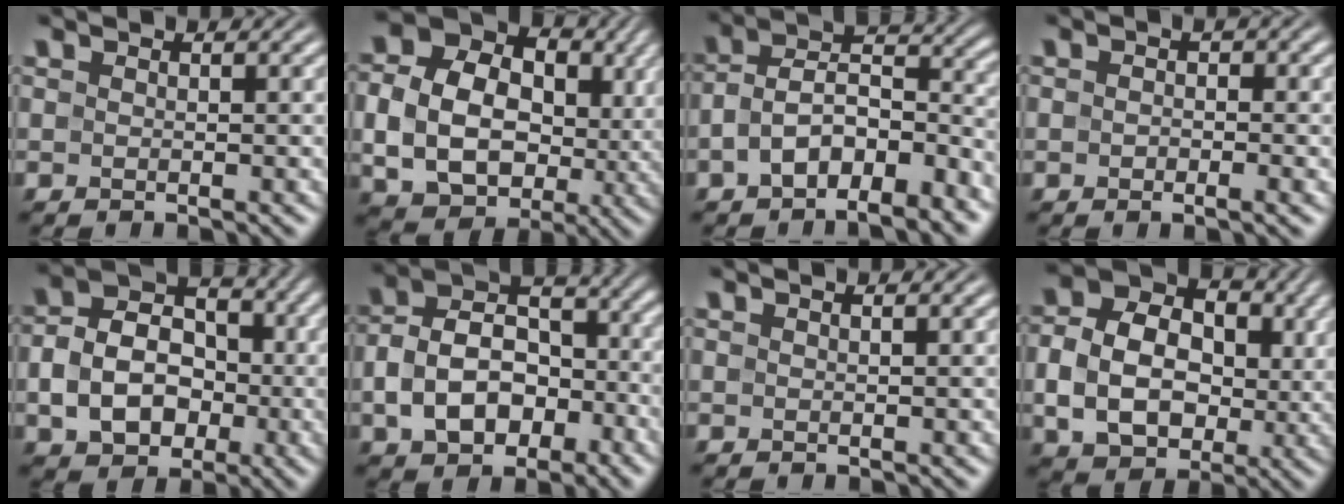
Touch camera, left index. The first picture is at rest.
{"total": 13.9, "force": [0.9, 11.2, 8.2], "torque": [-0.176, 0.001, 0.027]}
{"total": 8.3, "force": [-3.7, 4.1, 6.2], "torque": [-0.103, 0.014, -0.077]}
{"total": 2.4, "force": [-0.2, 0.8, 2.2], "torque": [-0.032, 0.000, -0.005]}
{"total": 7.7, "force": [-1.3, 5.9, 4.7], "torque": [-0.088, 0.001, -0.028]}
{"total": 8.8, "force": [-2.8, 6.0, 5.8], "torque": [-0.104, 0.008, -0.064]}
{"total": 0.9, "force": [0.5, 0.2, 0.7], "torque": [-0.008, 0.004, 0.004]}
{"total": 9.8, "force": [0.0, 7.6, 6.2], "torque": [-0.114, 0.002, -0.003]}